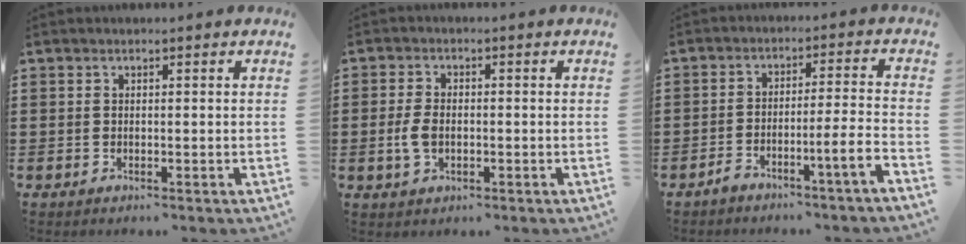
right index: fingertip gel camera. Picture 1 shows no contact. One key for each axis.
{"total": 3.7, "fx": -0.6, "fy": 2.2, "fz": 2.9, "tx": -0.077, "ty": -0.004, "tz": -0.017}
{"total": 5.2, "fx": -3.5, "fy": -0.6, "fz": 3.7, "tx": -0.062, "ty": -0.006, "tz": -0.065}